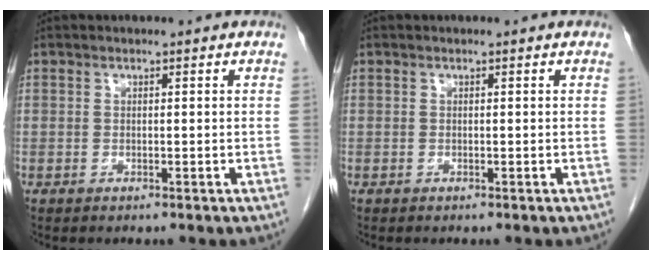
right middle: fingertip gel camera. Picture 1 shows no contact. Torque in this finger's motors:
{"motor_torque": [0.18, 0.24, 0.10, 0.01]}